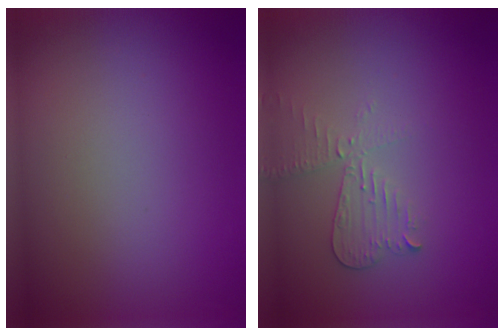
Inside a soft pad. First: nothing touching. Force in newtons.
{"total": 2.4, "press": 2.3, "slide": 0.5}